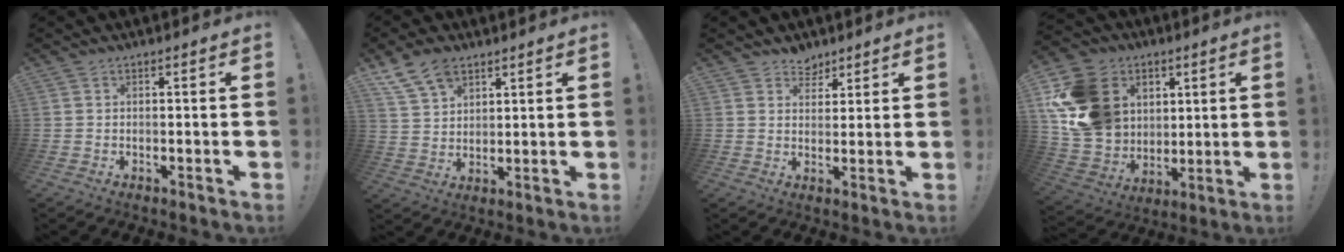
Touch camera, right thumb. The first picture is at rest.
{"total": 9.8, "force": [6.8, 5.8, 3.8], "torque": [-0.070, -0.034, 0.134]}
{"total": 4.5, "force": [3.3, 3.1, 0.3], "torque": [0.001, -0.026, 0.064]}
{"total": 20.3, "force": [6.1, 16.9, 9.5], "torque": [-0.180, -0.019, 0.142]}